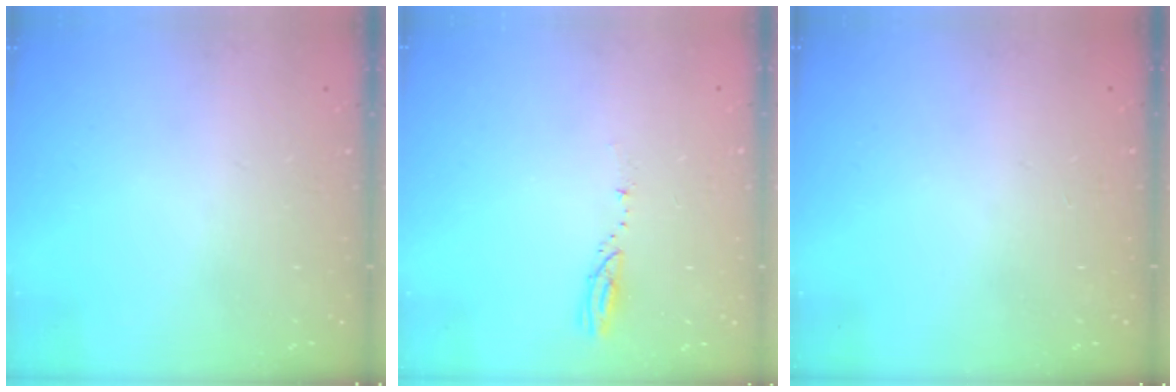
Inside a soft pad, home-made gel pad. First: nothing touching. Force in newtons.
{"total": 3.1, "press": 3.0, "slide": 0.3}
{"total": 0.0}